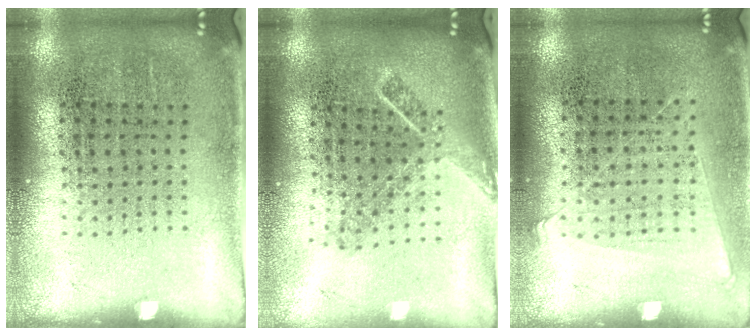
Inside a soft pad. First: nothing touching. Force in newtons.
{"total": 1.8, "press": 1.3, "slide": 1.2}
{"total": 1.0, "press": 0.9, "slide": 0.4}